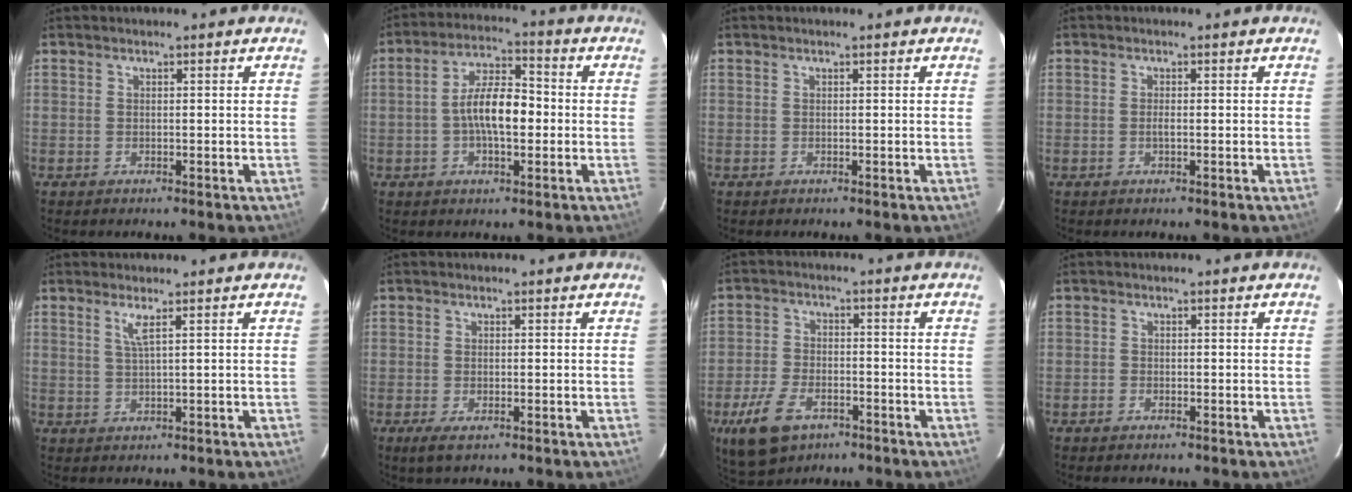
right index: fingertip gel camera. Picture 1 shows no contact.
{"total": 9.2, "force": [-1.2, 3.8, 8.3], "torque": [-0.156, 0.015, -0.021]}
{"total": 0.0}
{"total": 0.7, "force": [-0.2, 0.1, 0.7], "torque": [-0.013, 0.000, -0.004]}
{"total": 2.3, "force": [1.2, -0.4, 1.9], "torque": [-0.039, -0.004, 0.024]}
{"total": 2.6, "force": [-1.0, 1.0, 2.2], "torque": [-0.043, -0.009, -0.014]}
{"total": 10.6, "force": [-5.9, 6.0, 6.5], "torque": [-0.158, -0.008, -0.106]}
{"total": 1.0, "force": [-0.8, 0.6, 0.3], "torque": [-0.008, 0.001, -0.015]}